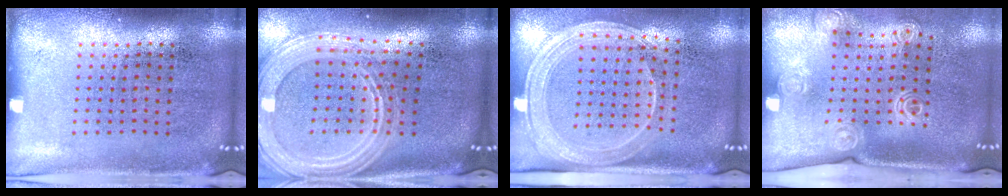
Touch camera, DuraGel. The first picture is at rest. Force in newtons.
{"total": 3.0, "press": 2.5, "slide": 1.6}
{"total": 2.1, "press": 1.8, "slide": 1.1}
{"total": 1.8, "press": 1.5, "slide": 1.1}